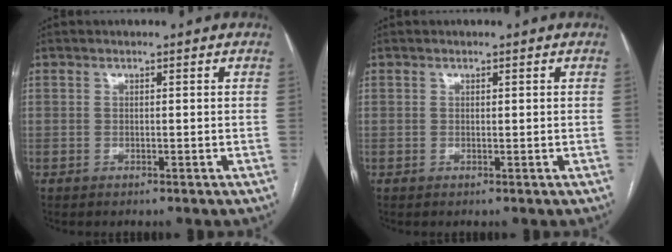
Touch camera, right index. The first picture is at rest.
{"total": 0.0}